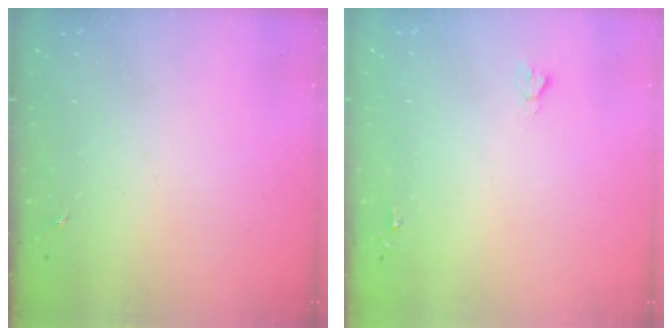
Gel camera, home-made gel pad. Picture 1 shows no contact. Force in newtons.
{"total": 1.9, "press": 1.9, "slide": 0.2}